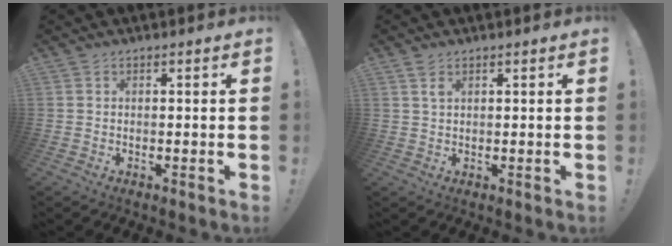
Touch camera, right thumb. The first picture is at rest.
{"total": 2.0, "force": [1.1, 0.8, 1.4], "torque": [-0.024, 0.001, 0.019]}